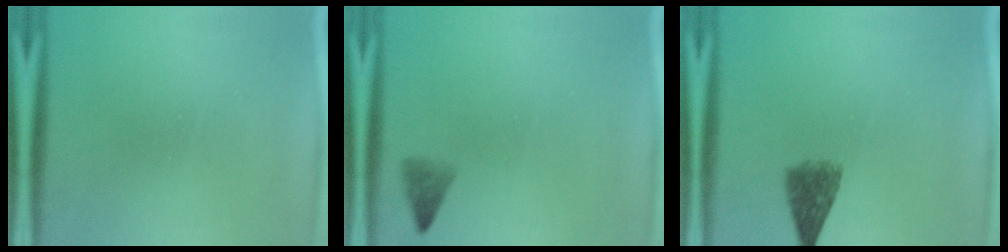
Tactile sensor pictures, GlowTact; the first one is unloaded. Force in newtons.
{"total": 1.0}
{"total": 4.8}